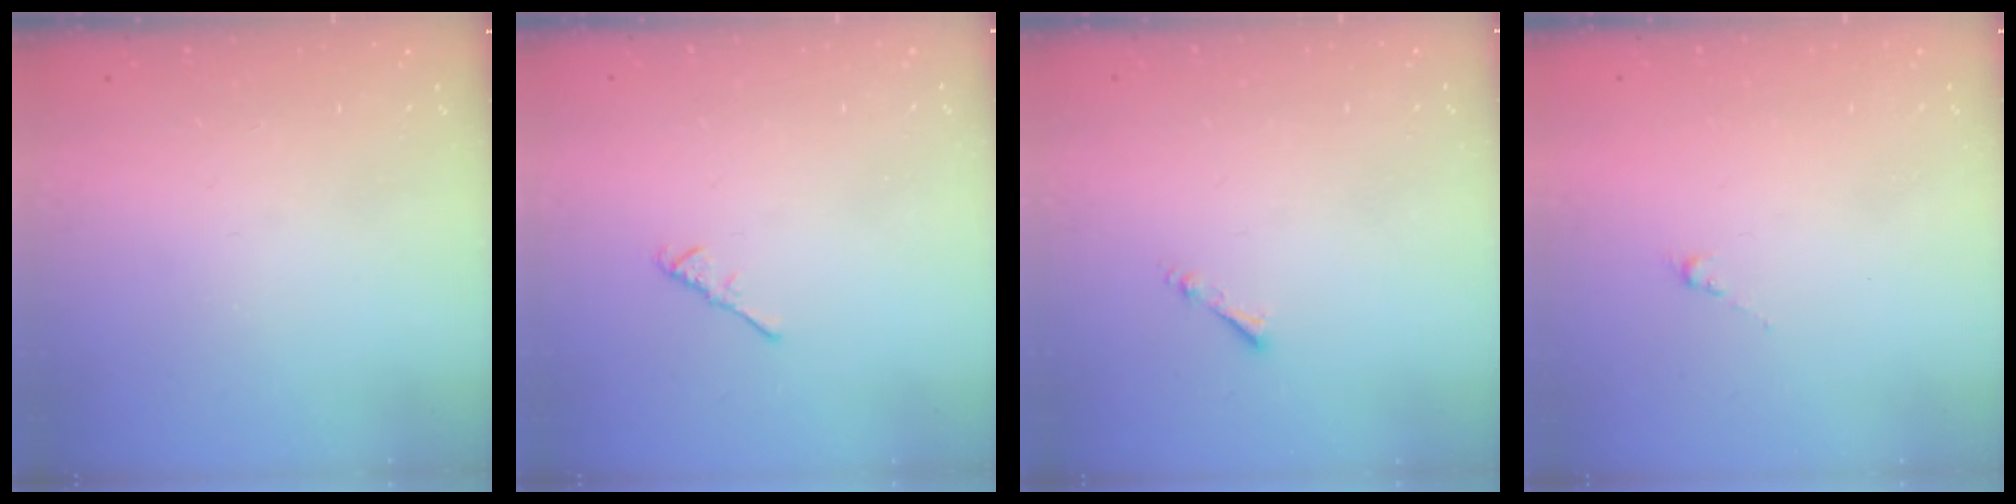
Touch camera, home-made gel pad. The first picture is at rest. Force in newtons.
{"total": 2.6, "press": 2.6, "slide": 0.6}
{"total": 1.3, "press": 1.2, "slide": 0.3}
{"total": 0.5, "press": 0.3, "slide": 0.4}